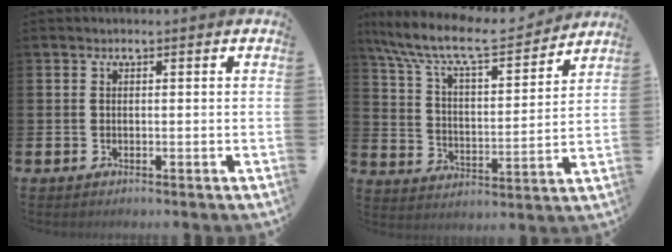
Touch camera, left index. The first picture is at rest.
{"total": 10.8, "force": [9.4, 2.3, 4.7], "torque": [-0.127, -0.057, 0.159]}